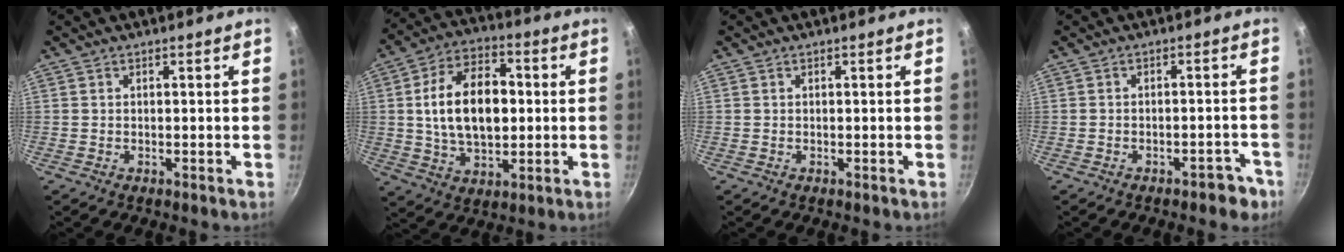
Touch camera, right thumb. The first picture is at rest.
{"total": 16.4, "force": [1.3, 9.8, 13.0], "torque": [-0.203, 0.014, 0.020]}
{"total": 0.0}
{"total": 4.2, "force": [-3.0, 1.9, 2.1], "torque": [-0.017, 0.032, -0.035]}